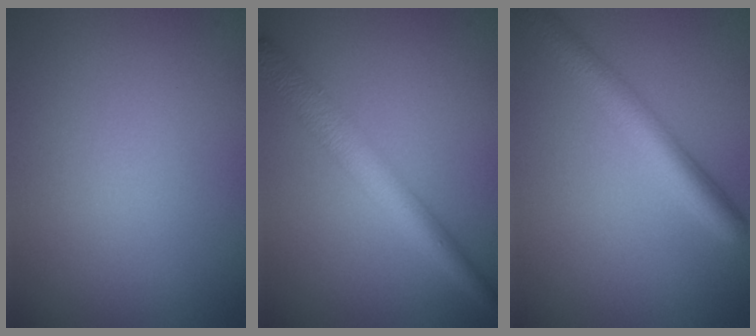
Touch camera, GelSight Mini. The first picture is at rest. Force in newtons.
{"total": 4.0, "press": 4.0, "slide": 0.1}
{"total": 3.8, "press": 3.8, "slide": 0.1}